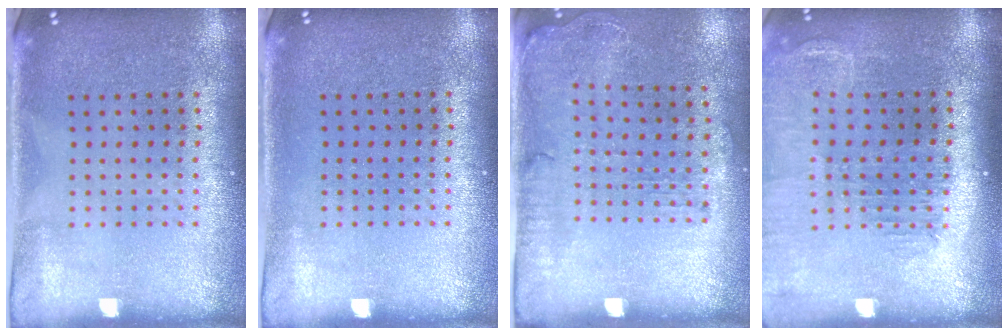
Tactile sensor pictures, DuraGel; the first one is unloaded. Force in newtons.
{"total": 0.0}
{"total": 1.6, "press": 1.4, "slide": 0.8}
{"total": 1.5, "press": 1.5, "slide": 0.0}